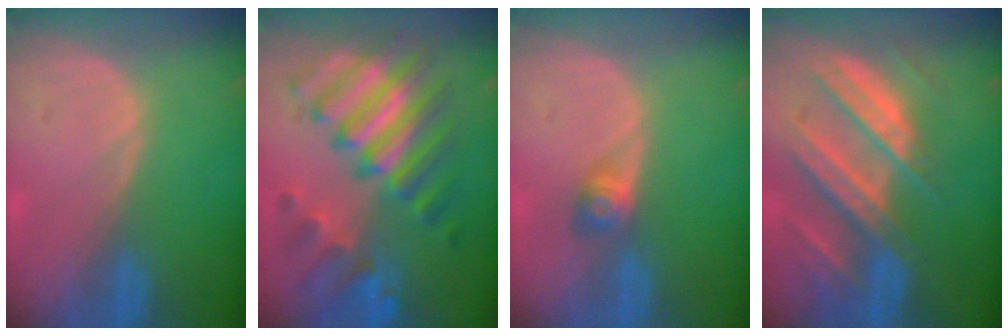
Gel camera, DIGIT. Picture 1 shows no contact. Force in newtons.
{"total": 11.3, "press": 11.3, "slide": 1.0}
{"total": 2.7, "press": 2.5, "slide": 1.1}
{"total": 10.6, "press": 9.4, "slide": 5.0}